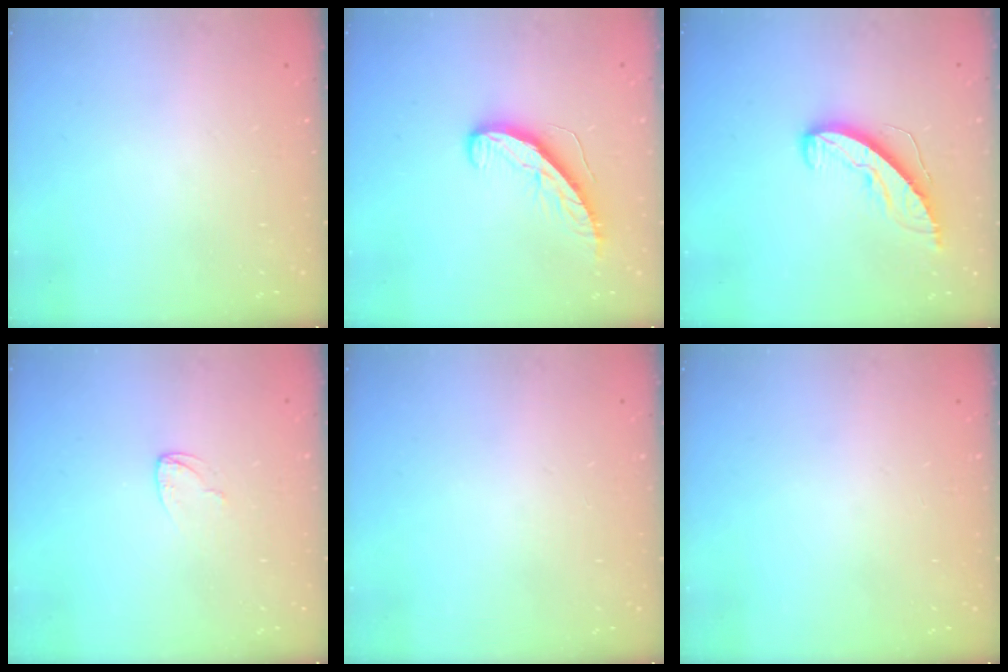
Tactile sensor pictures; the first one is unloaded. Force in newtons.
{"total": 9.1, "press": 9.1, "slide": 0.2}
{"total": 8.4, "press": 8.4, "slide": 0.2}
{"total": 3.9, "press": 3.9, "slide": 0.4}
{"total": 0.0}
{"total": 0.0}